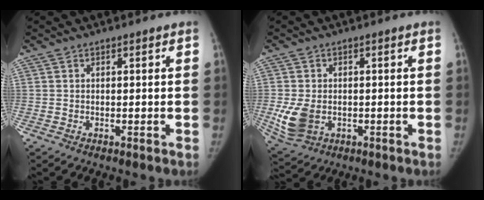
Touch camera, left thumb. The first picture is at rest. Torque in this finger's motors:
{"motor_torque": [0.15, 1.47, 0.50, -0.50, 0.28]}